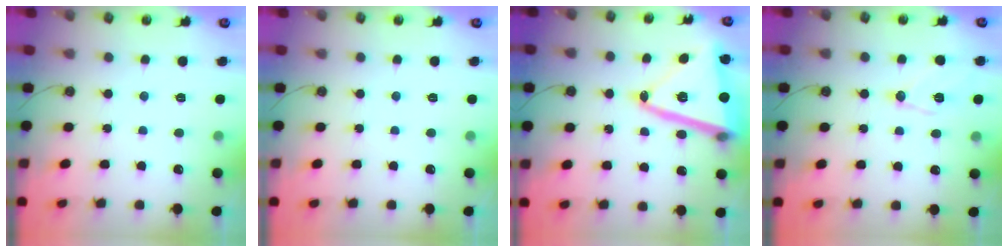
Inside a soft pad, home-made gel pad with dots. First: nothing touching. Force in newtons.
{"total": 0.0}
{"total": 18.7, "press": 18.5, "slide": 2.8}
{"total": 10.9, "press": 10.9, "slide": 0.7}